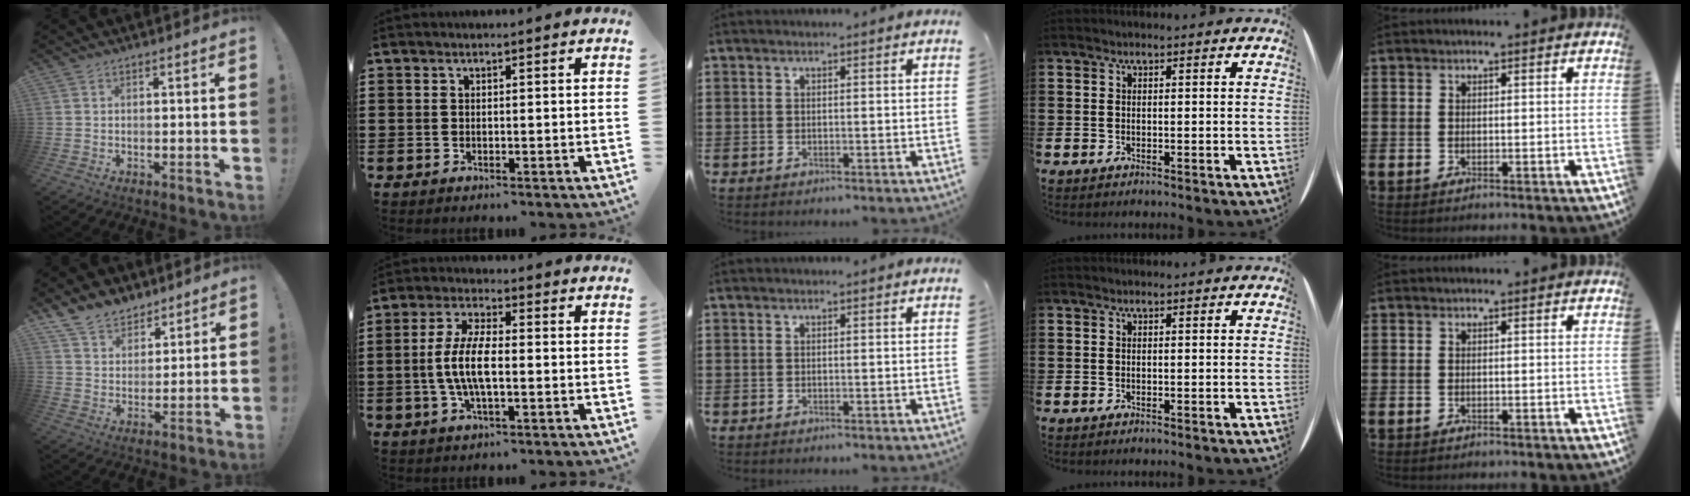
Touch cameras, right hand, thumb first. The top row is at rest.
{"thumb": {"total": 9.9, "force": [7.8, 5.7, 1.9], "torque": [-0.049, -0.055, 0.158]}, "index": {"total": 7.3, "force": [-1.1, 2.3, 6.8], "torque": [-0.155, -0.011, -0.026]}}